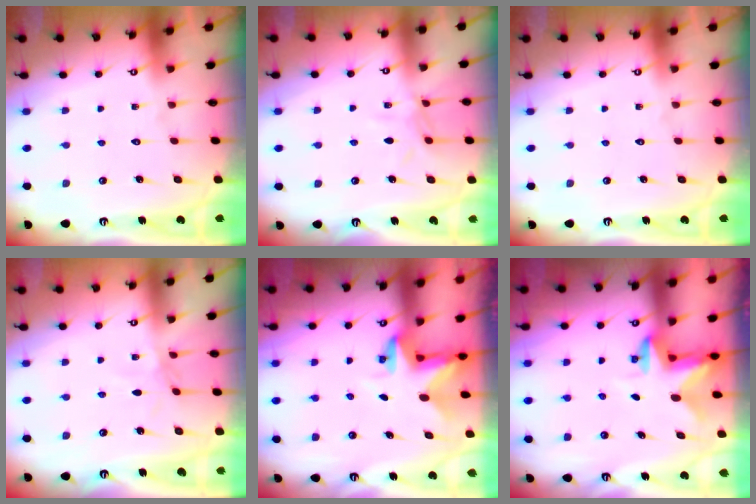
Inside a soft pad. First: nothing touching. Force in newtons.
{"total": 5.9, "press": 5.9, "slide": 0.7}
{"total": 0.0}
{"total": 1.5, "press": 1.5, "slide": 0.4}
{"total": 2.9, "press": 2.9, "slide": 0.2}
{"total": 2.7, "press": 2.6, "slide": 0.5}